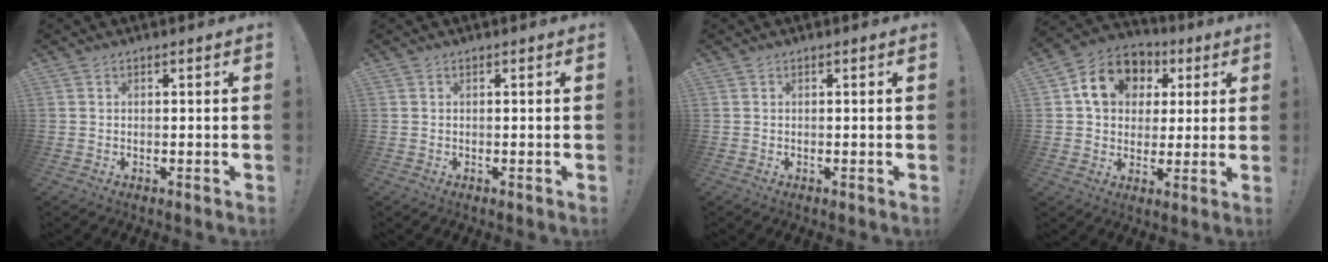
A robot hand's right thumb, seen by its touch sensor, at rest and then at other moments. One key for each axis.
{"total": 0.0}
{"total": 0.0}
{"total": 14.1, "fx": 4.7, "fy": 11.5, "fz": 6.7, "tx": -0.101, "ty": -0.002, "tz": 0.095}